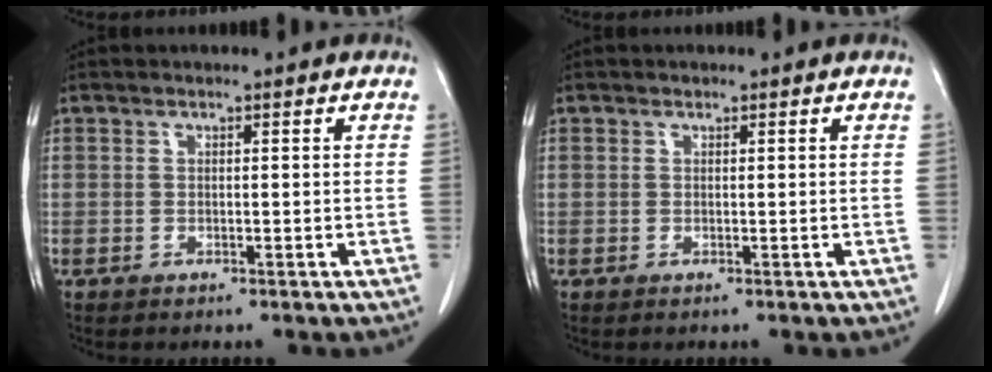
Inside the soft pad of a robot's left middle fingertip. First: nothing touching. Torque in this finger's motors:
{"motor_torque": [0.10, -0.06, -0.14, -0.01]}